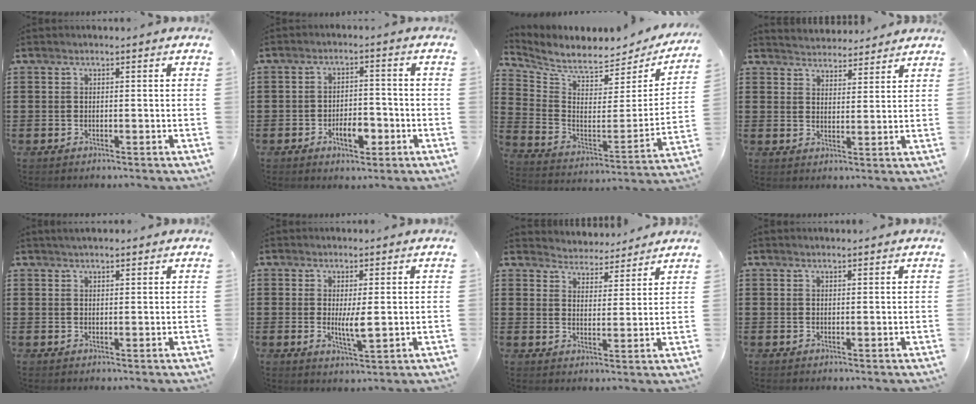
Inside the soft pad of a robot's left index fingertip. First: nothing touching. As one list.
[{"total": 5.0, "force": [-2.4, 2.5, 3.7], "torque": [-0.045, 0.002, -0.047]}, {"total": 5.8, "force": [5.4, 0.9, 1.6], "torque": [-0.065, -0.057, 0.091]}, {"total": 3.5, "force": [3.4, 0.3, -0.4], "torque": [-0.005, -0.016, 0.062]}, {"total": 1.7, "force": [1.5, 0.4, 0.5], "torque": [-0.012, 0.004, 0.029]}, {"total": 4.3, "force": [0.3, 0.9, 4.2], "torque": [-0.068, -0.006, 0.005]}, {"total": 4.1, "force": [4.0, 0.5, -0.5], "torque": [-0.012, -0.025, 0.069]}, {"total": 0.7, "force": [0.7, 0.1, 0.2], "torque": [-0.004, 0.000, 0.014]}]